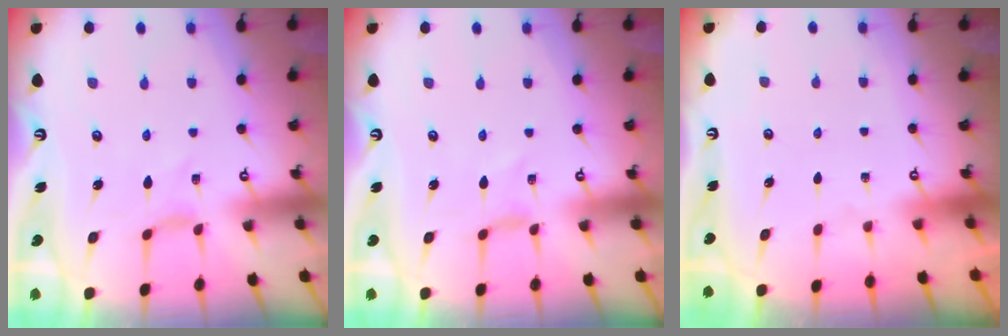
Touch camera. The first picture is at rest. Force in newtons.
{"total": 0.0}
{"total": 0.0}